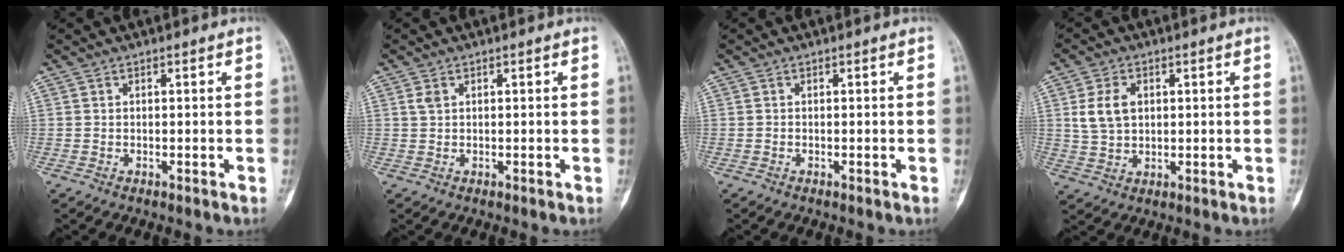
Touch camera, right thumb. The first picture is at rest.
{"total": 1.5, "force": [0.7, 1.0, 0.9], "torque": [-0.015, 0.003, 0.016]}
{"total": 0.0}
{"total": 6.5, "force": [1.5, 4.6, 4.4], "torque": [-0.071, -0.001, 0.033]}